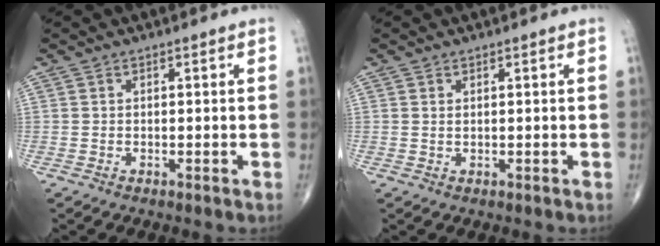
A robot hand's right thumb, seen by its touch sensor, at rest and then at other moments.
{"total": 0.6, "force": [0.3, 0.3, 0.5], "torque": [-0.010, 0.000, 0.007]}